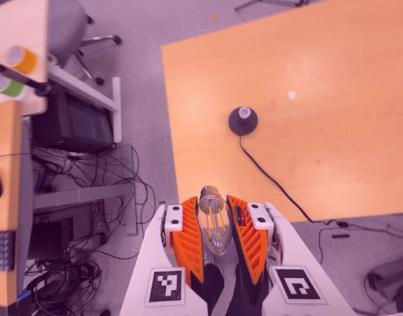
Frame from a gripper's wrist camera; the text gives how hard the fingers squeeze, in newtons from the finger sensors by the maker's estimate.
{"total": 20.3, "left": 21.9, "right": 18.8}